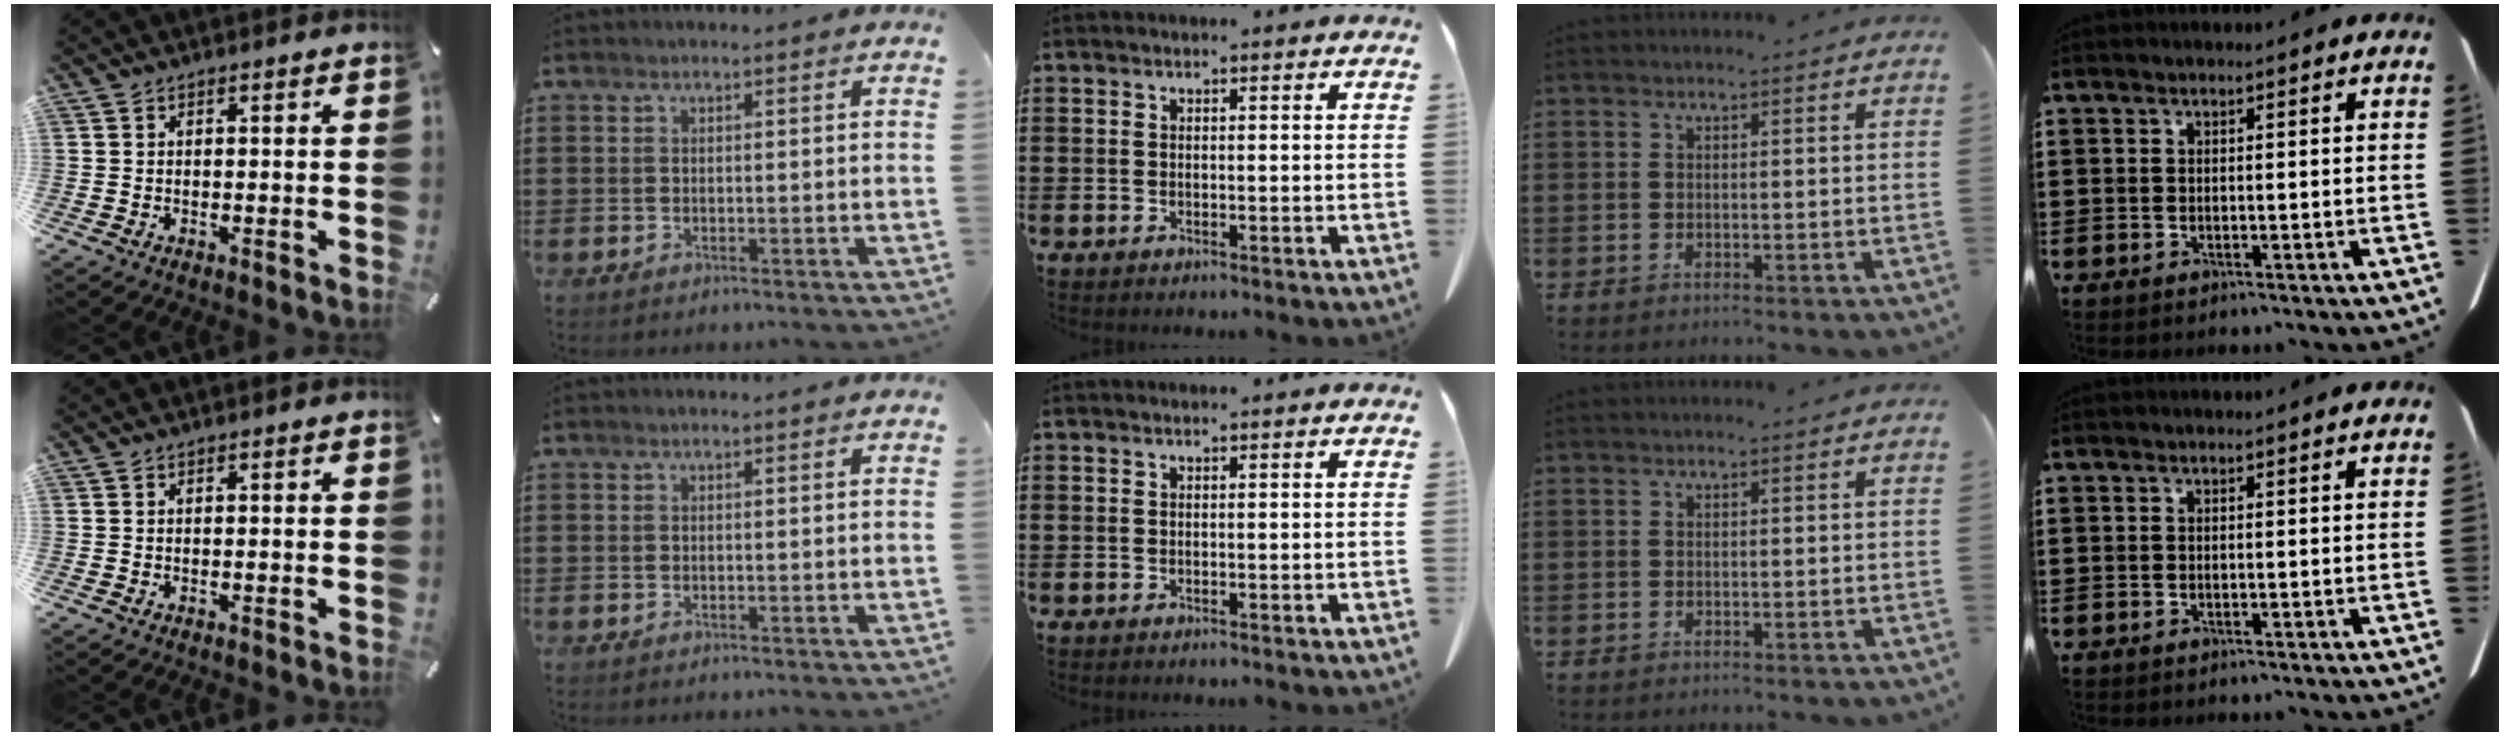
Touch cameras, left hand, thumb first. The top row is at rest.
{}